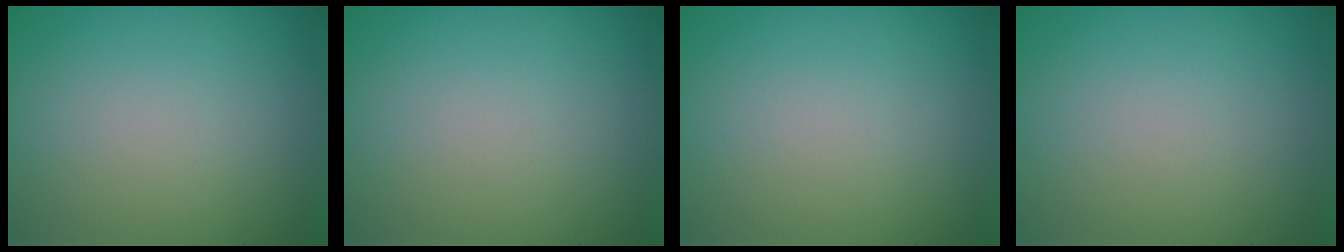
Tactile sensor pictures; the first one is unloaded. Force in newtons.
{"total": 0.0}
{"total": 0.0}
{"total": 0.0}